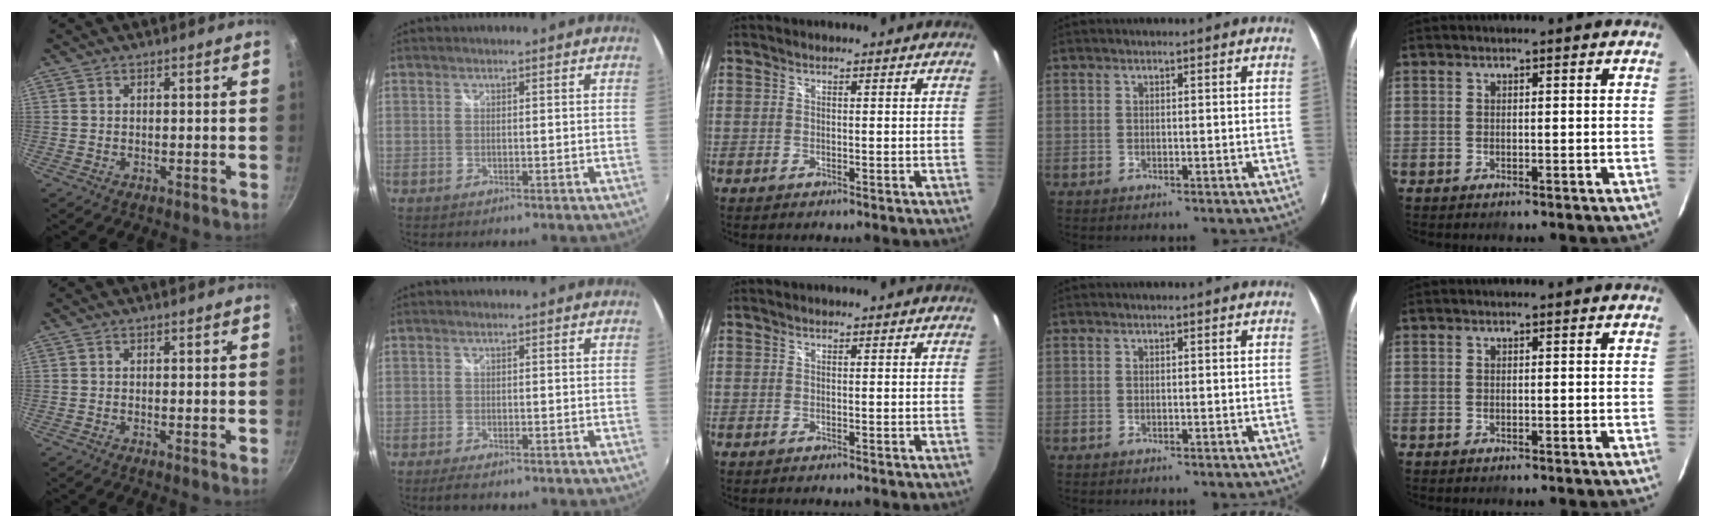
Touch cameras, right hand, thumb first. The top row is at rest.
{"thumb": {"total": 0.9, "force": [0.1, 0.1, 0.9], "torque": [-0.013, -0.008, -0.003]}, "index": {"total": 3.2, "force": [-2.5, 0.9, 1.7], "torque": [-0.039, -0.013, -0.044]}}